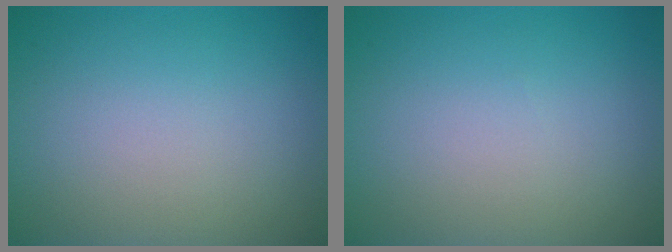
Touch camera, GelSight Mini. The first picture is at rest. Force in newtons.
{"total": 0.0}